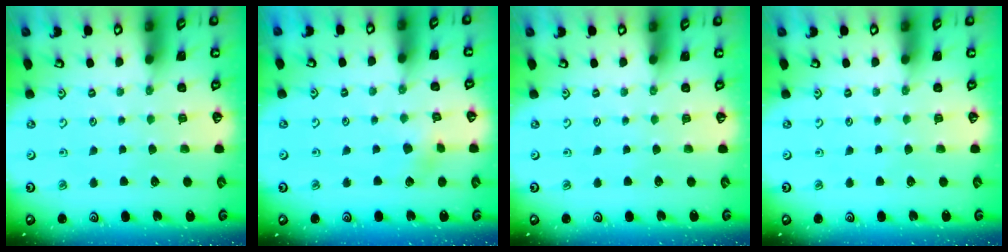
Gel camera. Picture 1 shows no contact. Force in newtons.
{"total": 3.2, "press": 3.1, "slide": 0.6}
{"total": 0.0}
{"total": 0.0}